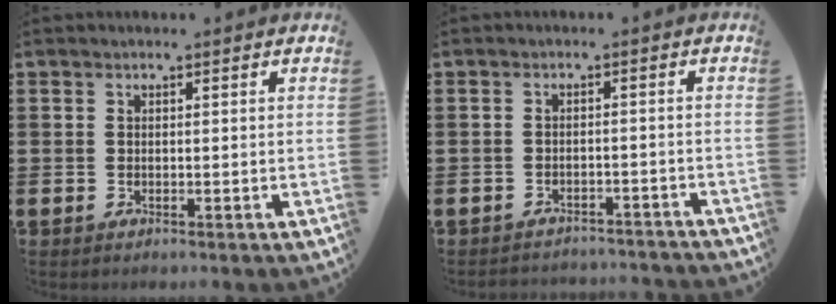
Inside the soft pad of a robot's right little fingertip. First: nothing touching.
{"total": 1.7, "force": [-1.7, 0.0, -0.1], "torque": [-0.004, 0.003, -0.038]}